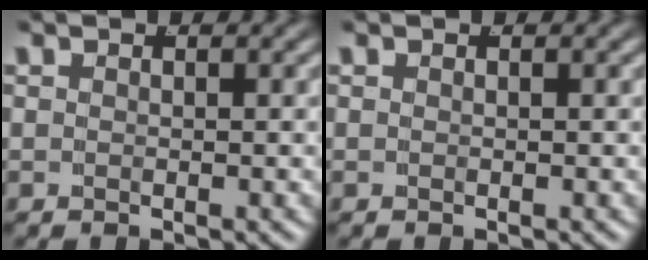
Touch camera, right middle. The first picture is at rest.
{"total": 0.0}